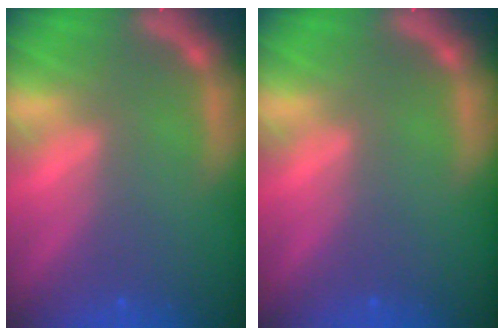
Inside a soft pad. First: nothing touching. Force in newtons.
{"total": 0.0}